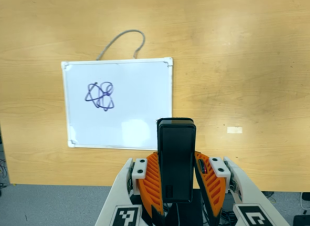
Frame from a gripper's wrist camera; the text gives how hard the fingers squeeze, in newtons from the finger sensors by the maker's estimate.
{"total": 3.4, "left": 1.8, "right": 4.9}